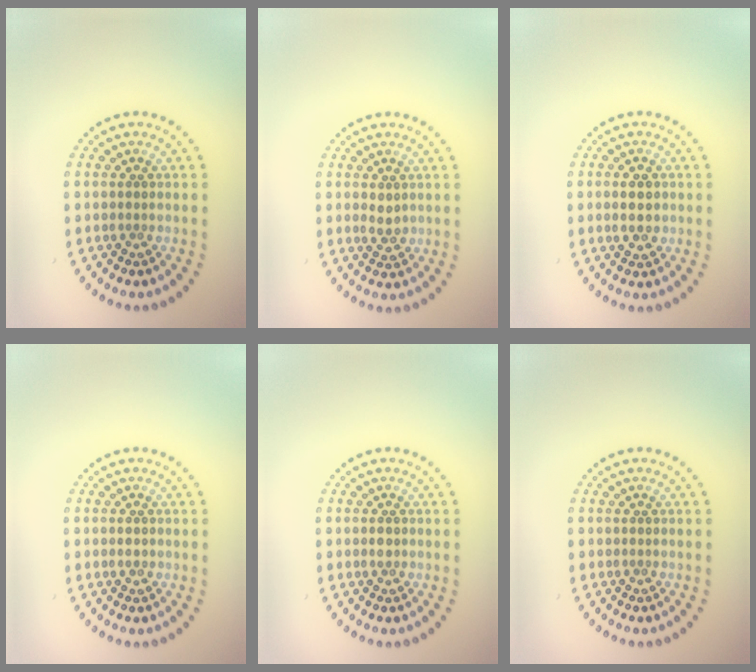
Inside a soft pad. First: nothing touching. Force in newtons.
{"total": 1.4, "press": 1.4, "slide": 0.2}
{"total": 2.9, "press": 2.9, "slide": 0.2}
{"total": 1.1, "press": 1.1, "slide": 0.2}
{"total": 0.9, "press": 0.9, "slide": 0.3}
{"total": 0.0}